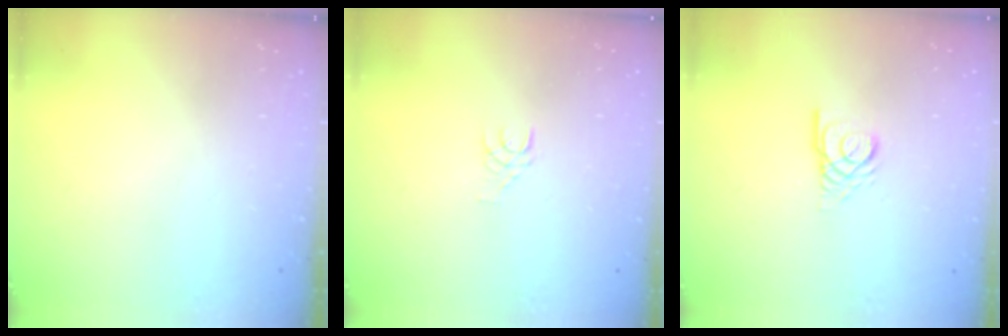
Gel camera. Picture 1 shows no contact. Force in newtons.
{"total": 3.7, "press": 3.7, "slide": 0.4}
{"total": 4.2, "press": 4.2, "slide": 0.4}